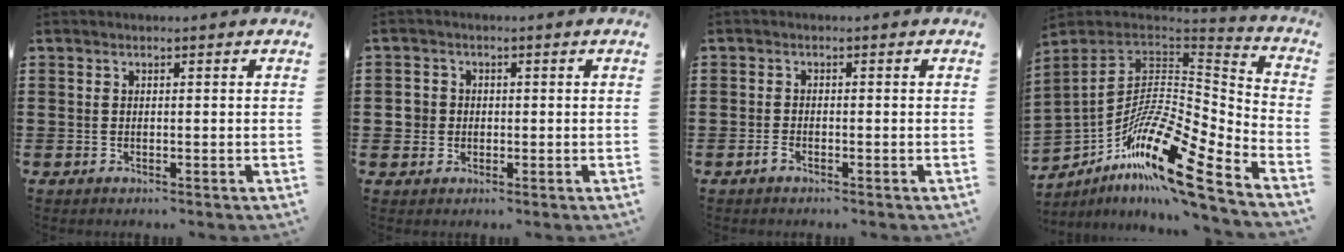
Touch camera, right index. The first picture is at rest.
{"total": 2.4, "force": [-0.1, 2.3, 0.5], "torque": [-0.019, 0.008, -0.005]}
{"total": 1.2, "force": [-0.9, 0.4, 0.6], "torque": [-0.022, -0.007, -0.018]}
{"total": 16.4, "force": [-10.4, 3.9, 12.1], "torque": [-0.232, -0.004, -0.198]}